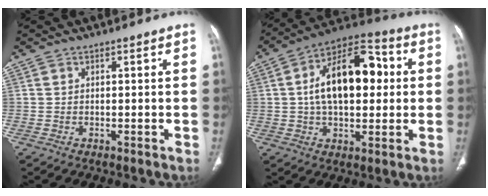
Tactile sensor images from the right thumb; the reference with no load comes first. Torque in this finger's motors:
{"motor_torque": [1.33, 1.36, 1.73, 0.31, 0.16]}